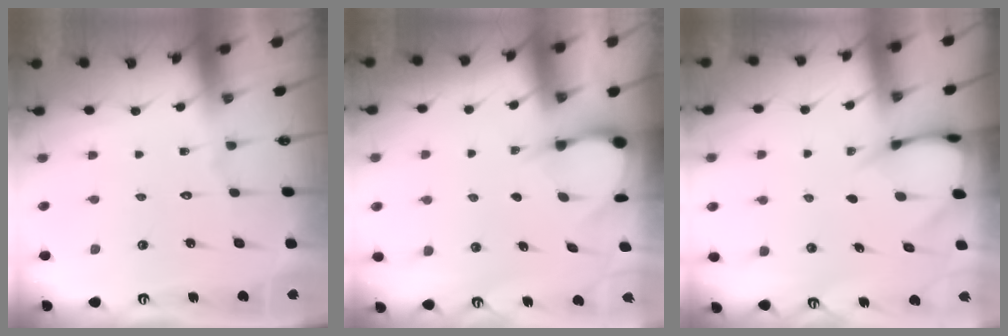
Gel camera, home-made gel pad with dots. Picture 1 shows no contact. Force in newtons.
{"total": 3.5, "press": 3.5, "slide": 0.4}
{"total": 3.9, "press": 3.9, "slide": 0.6}